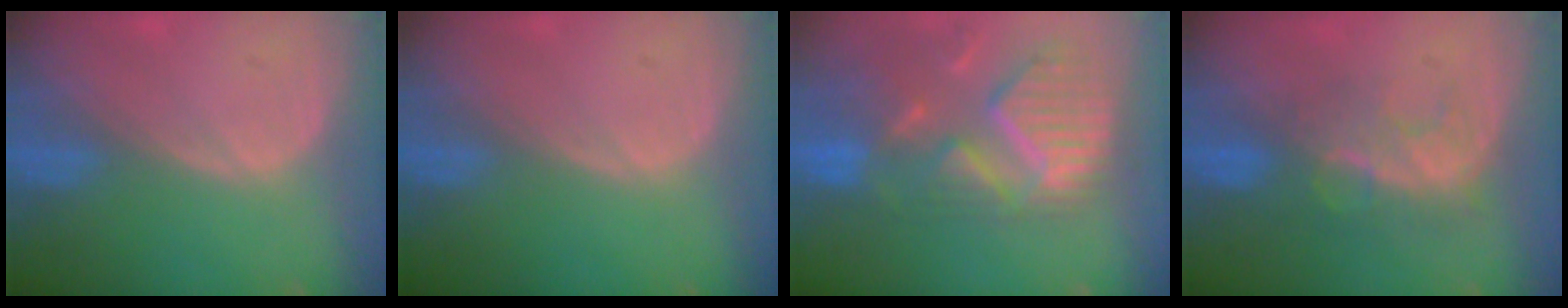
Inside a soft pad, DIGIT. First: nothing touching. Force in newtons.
{"total": 0.0}
{"total": 12.9, "press": 10.9, "slide": 6.9}
{"total": 8.1, "press": 7.1, "slide": 3.8}